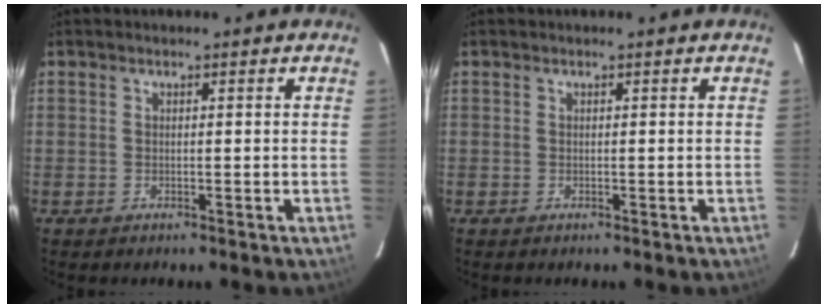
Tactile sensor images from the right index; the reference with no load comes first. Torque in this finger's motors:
{"motor_torque": [0.00, 0.00, 0.00, -0.01]}